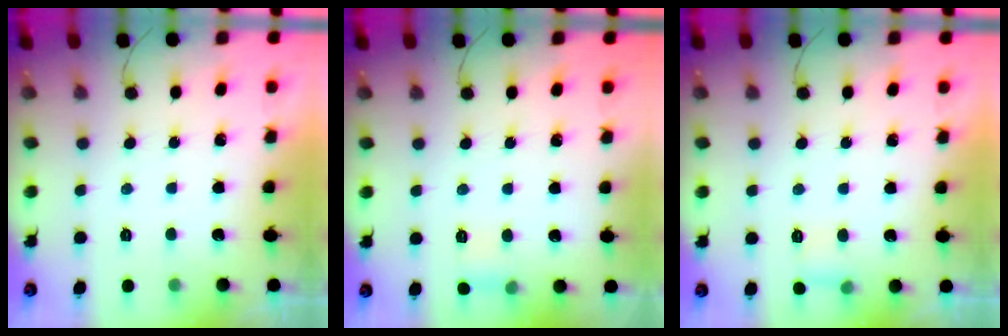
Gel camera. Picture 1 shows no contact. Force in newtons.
{"total": 5.1, "press": 4.9, "slide": 1.4}
{"total": 4.2, "press": 3.9, "slide": 1.5}